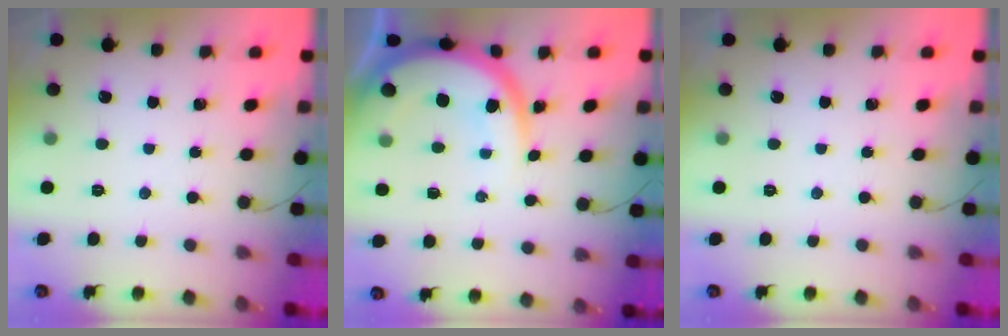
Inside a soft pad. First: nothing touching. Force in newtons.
{"total": 13.2, "press": 13.2, "slide": 1.4}
{"total": 0.0}